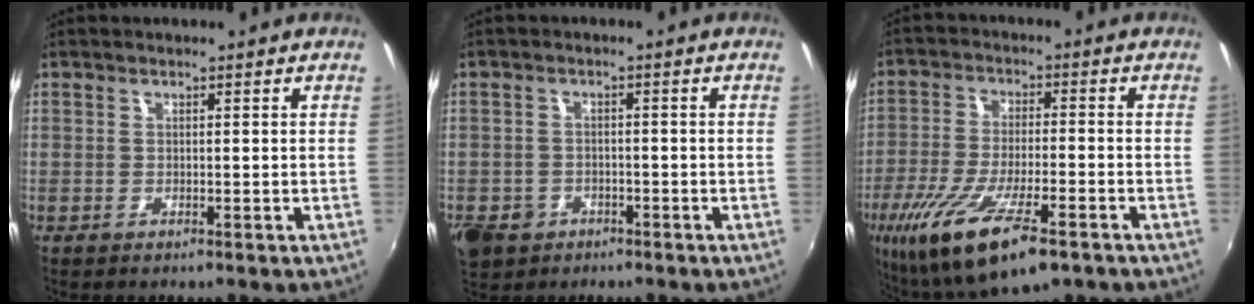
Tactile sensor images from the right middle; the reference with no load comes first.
{"total": 7.4, "force": [-3.6, 5.8, 2.8], "torque": [-0.084, -0.006, -0.056]}
{"total": 18.8, "force": [-9.9, 4.5, 15.4], "torque": [-0.314, -0.067, -0.176]}